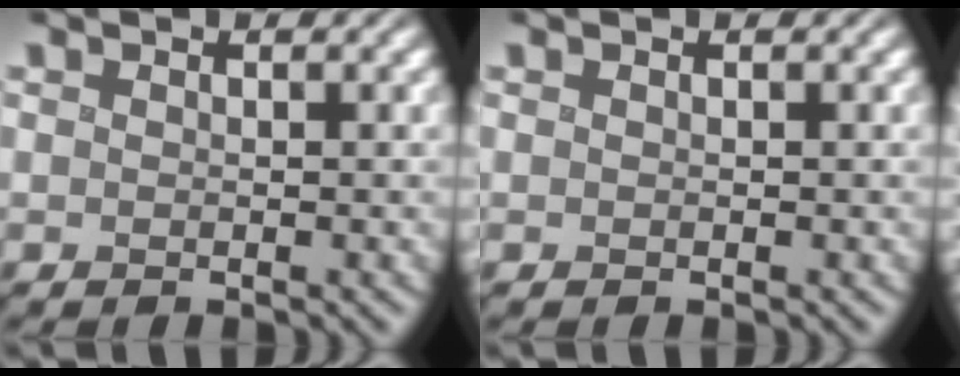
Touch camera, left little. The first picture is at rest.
{"total": 0.0}